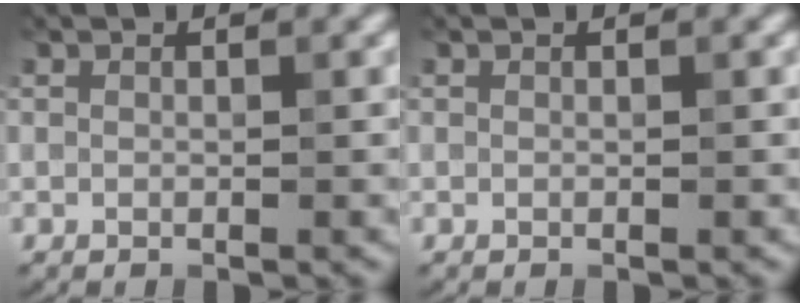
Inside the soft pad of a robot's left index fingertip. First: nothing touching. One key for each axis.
{"total": 0.0}